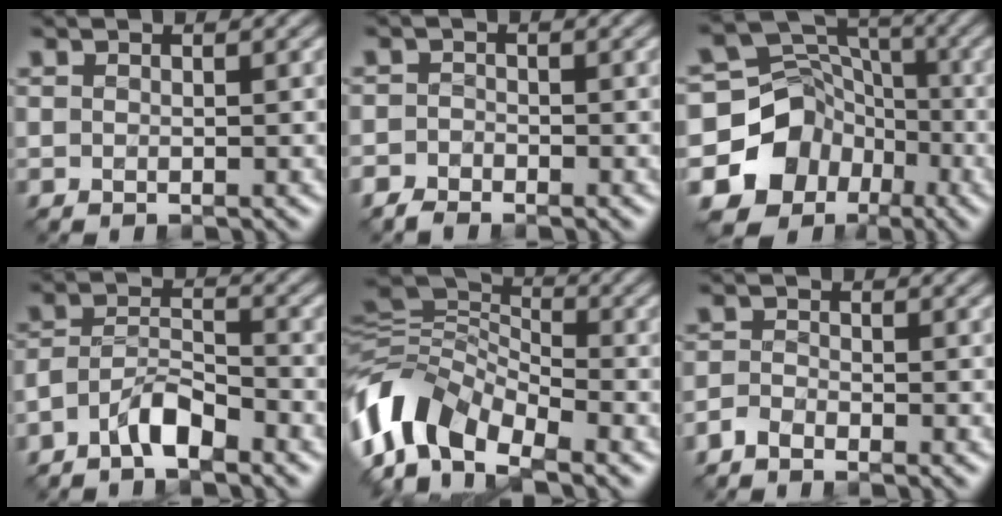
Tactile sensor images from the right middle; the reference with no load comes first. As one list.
[{"total": 1.5, "force": [-1.3, 0.7, 0.3], "torque": [-0.004, 0.002, -0.030]}, {"total": 12.1, "force": [-5.4, 10.2, 3.7], "torque": [-0.073, -0.014, -0.100]}, {"total": 4.0, "force": [-2.9, 1.2, 2.4], "torque": [-0.043, 0.010, -0.059]}, {"total": 9.2, "force": [-5.0, 5.2, 5.7], "torque": [-0.104, 0.002, -0.114]}, {"total": 1.6, "force": [-1.4, 0.5, 0.7], "torque": [-0.017, -0.001, -0.035]}]